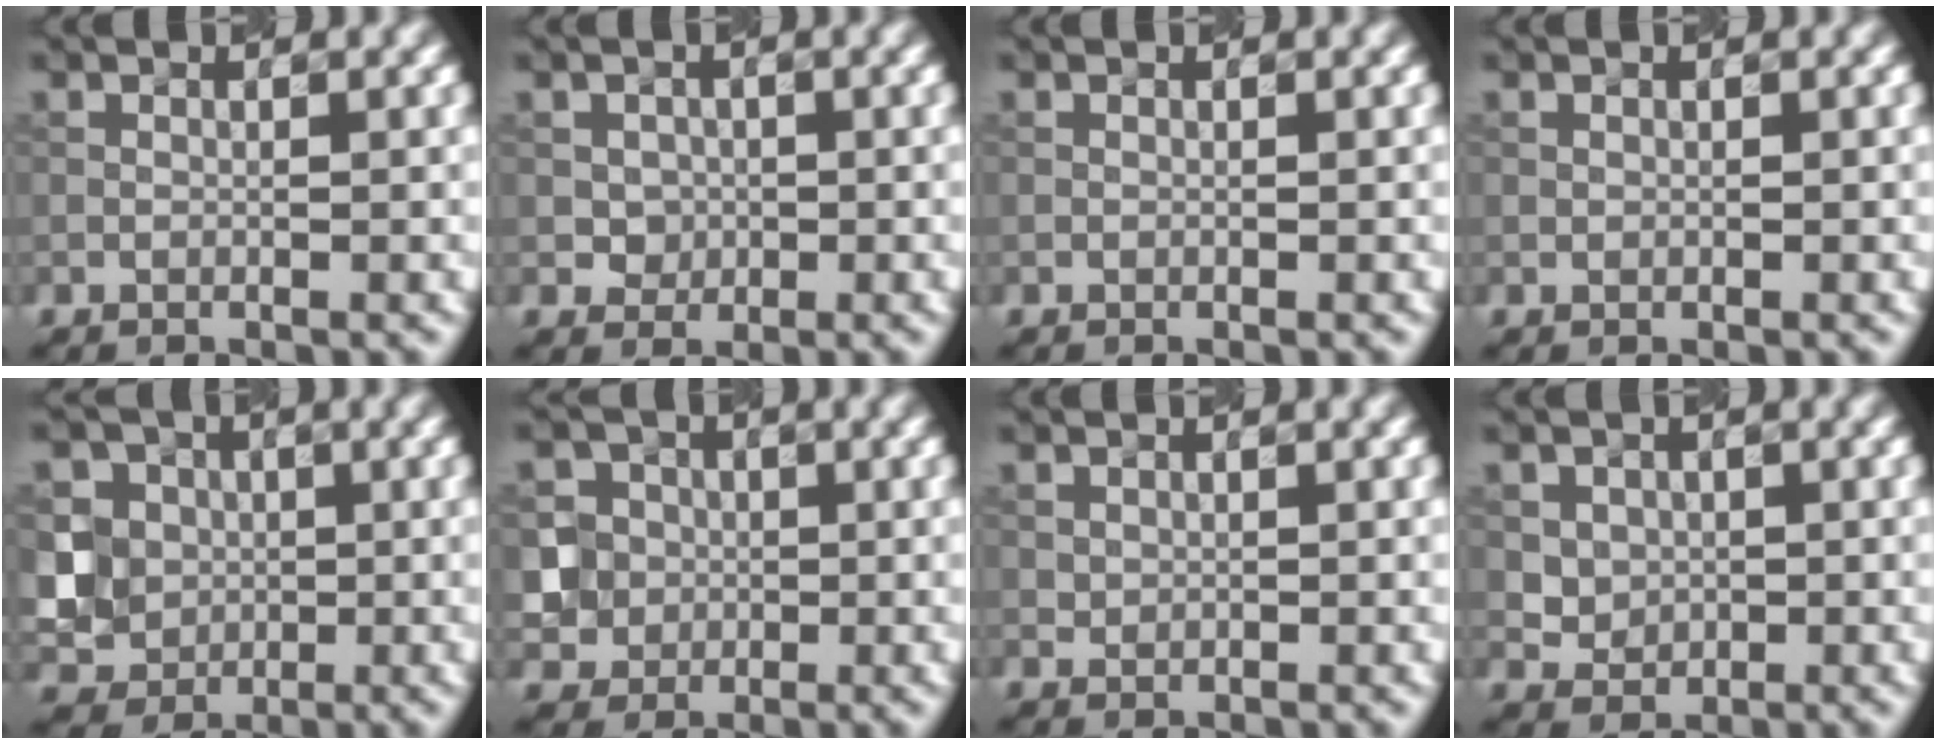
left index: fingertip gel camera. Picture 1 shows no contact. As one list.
[{"total": 1.8, "force": [0.0, 1.7, 0.6], "torque": [-0.005, -0.003, 0.008]}, {"total": 0.0}, {"total": 0.0}, {"total": 7.2, "force": [0.7, 6.5, 2.8], "torque": [-0.071, 0.024, -0.004]}, {"total": 6.5, "force": [-1.0, 6.2, 1.3], "torque": [-0.025, 0.013, -0.030]}, {"total": 0.6, "force": [0.3, 0.5, 0.2], "torque": [-0.004, -0.002, 0.009]}, {"total": 2.7, "force": [0.7, 2.4, 1.0], "torque": [-0.026, -0.007, 0.029]}]